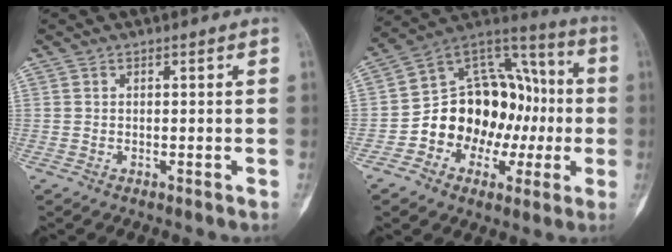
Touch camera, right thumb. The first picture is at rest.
{"total": 21.1, "force": [-3.1, 15.7, 13.7], "torque": [-0.148, 0.068, -0.043]}